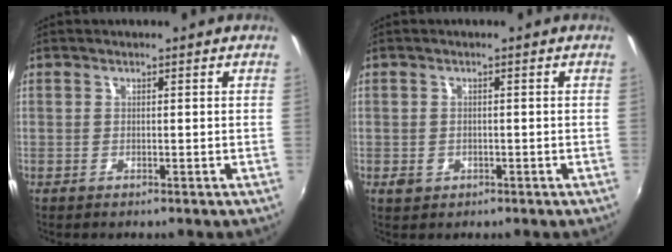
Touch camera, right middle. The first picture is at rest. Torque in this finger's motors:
{"motor_torque": [0.36, -0.42, 0.00, 0.03]}